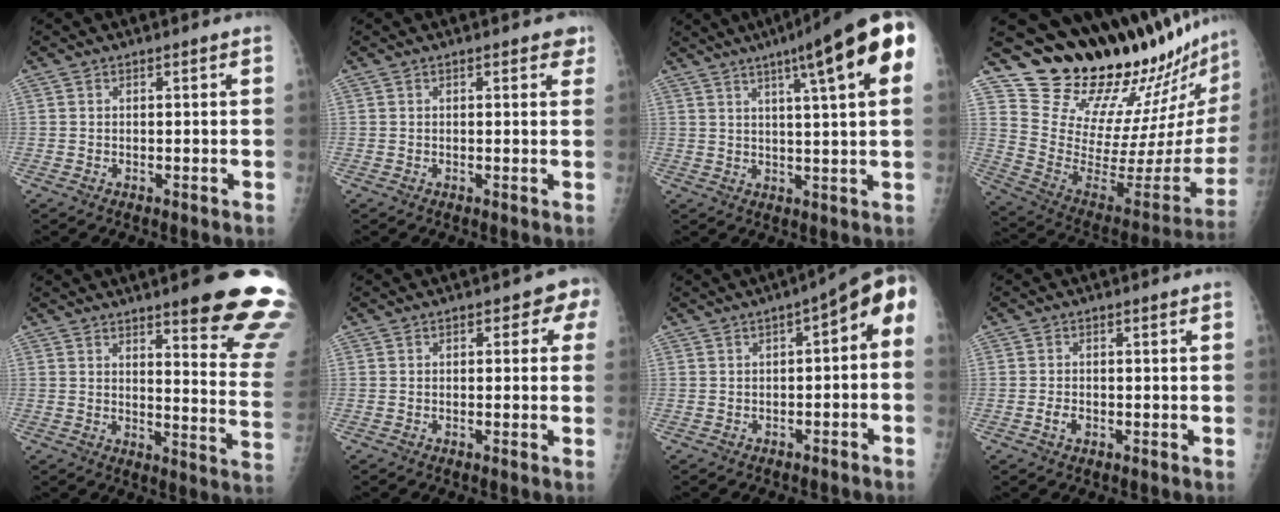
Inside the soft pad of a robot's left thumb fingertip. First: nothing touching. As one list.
[{"total": 2.6, "force": [1.9, 1.1, 1.4], "torque": [0.003, -0.002, 0.017]}, {"total": 17.1, "force": [8.0, 2.1, 15.0], "torque": [-0.204, -0.004, 0.102]}, {"total": 28.2, "force": [26.0, 4.2, 10.1], "torque": [-0.114, -0.238, 0.376]}, {"total": 19.7, "force": [13.5, 3.1, 14.0], "torque": [-0.150, -0.082, 0.164]}, {"total": 3.1, "force": [1.0, 2.0, 2.2], "torque": [0.010, 0.004, 0.000]}, {"total": 8.7, "force": [-0.4, 4.0, 7.7], "torque": [-0.077, 0.043, -0.014]}, {"total": 1.6, "force": [-0.5, 1.1, 1.1], "torque": [-0.020, 0.002, -0.008]}]